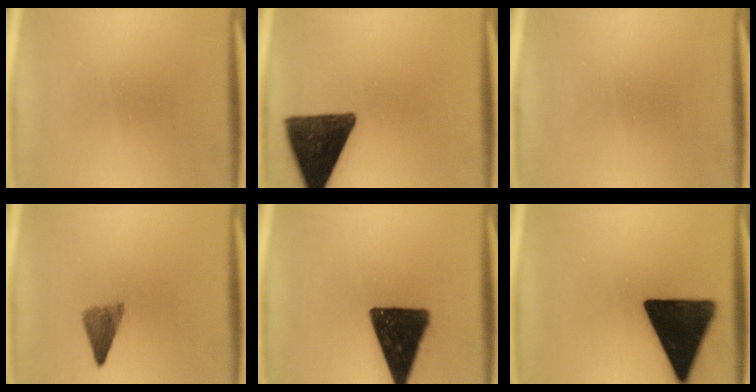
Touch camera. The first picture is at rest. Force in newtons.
{"total": 14.8}
{"total": 0.0}
{"total": 3.5}
{"total": 17.6}
{"total": 17.5}